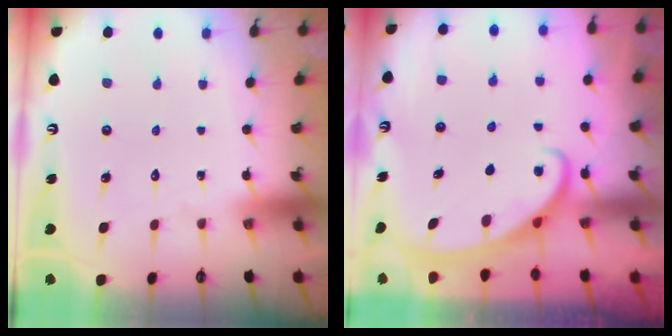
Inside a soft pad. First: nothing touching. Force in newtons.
{"total": 2.6, "press": 2.6, "slide": 0.3}